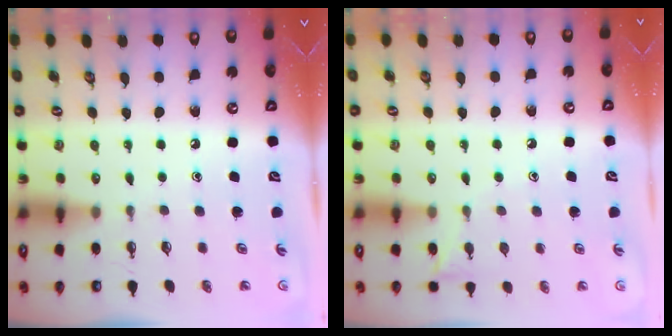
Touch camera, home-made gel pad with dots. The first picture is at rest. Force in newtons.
{"total": 6.2, "press": 6.1, "slide": 0.6}